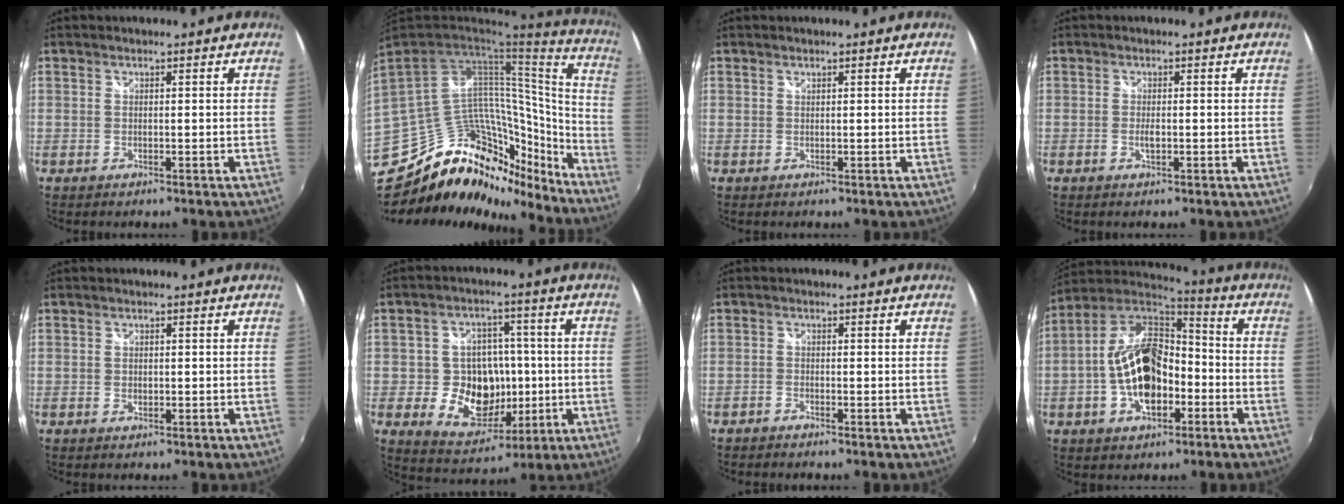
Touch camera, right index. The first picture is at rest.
{"total": 35.9, "force": [-26.6, 15.3, 18.6], "torque": [-0.323, 0.015, -0.380]}
{"total": 0.0}
{"total": 1.4, "force": [-0.3, 0.7, 1.2], "torque": [-0.023, -0.002, -0.006]}
{"total": 0.8, "force": [-0.1, 0.7, 0.3], "torque": [-0.003, -0.001, -0.002]}
{"total": 13.0, "force": [-2.1, 10.8, 7.1], "torque": [-0.154, 0.013, -0.018]}
{"total": 1.1, "force": [-1.1, 0.2, 0.2], "torque": [-0.013, -0.003, -0.025]}
{"total": 15.6, "force": [-4.4, 8.8, 12.1], "torque": [-0.242, 0.012, -0.079]}